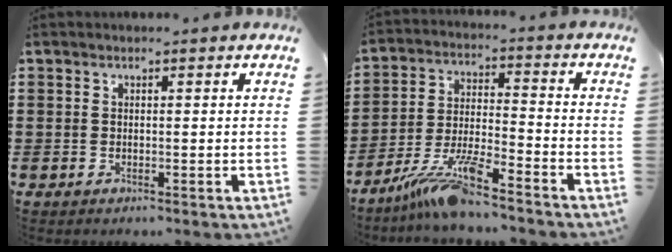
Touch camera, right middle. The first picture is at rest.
{"total": 9.5, "force": [-7.8, 0.7, 5.5], "torque": [-0.119, -0.006, -0.152]}